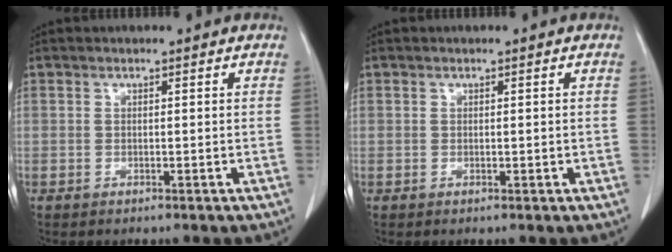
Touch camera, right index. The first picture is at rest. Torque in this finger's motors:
{"motor_torque": [-0.26, 0.53, -0.02, 0.05]}